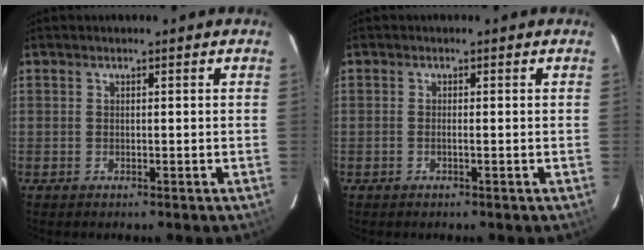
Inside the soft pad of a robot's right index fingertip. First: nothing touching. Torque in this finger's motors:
{"motor_torque": [-0.09, 0.01, -0.05, 0.00]}